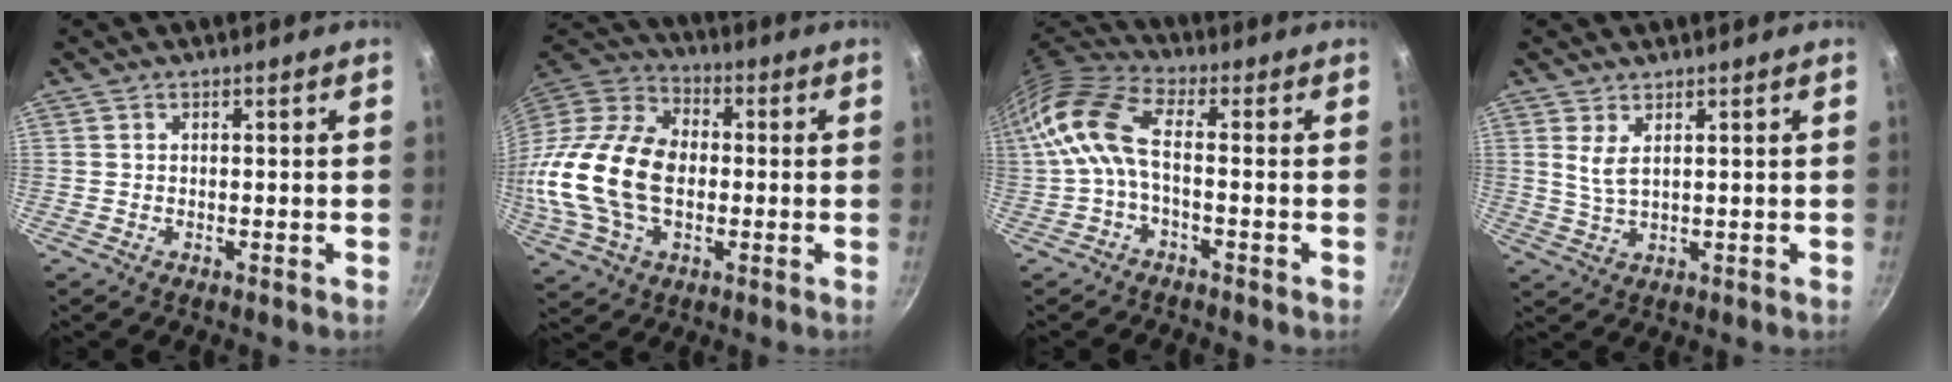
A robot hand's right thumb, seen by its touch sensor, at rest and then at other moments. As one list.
[{"total": 22.9, "force": [-1.5, 15.3, 17.1], "torque": [-0.327, 0.031, -0.033]}, {"total": 10.3, "force": [-1.1, 5.0, 9.0], "torque": [-0.204, 0.032, -0.037]}, {"total": 3.5, "force": [1.6, 1.3, 2.8], "torque": [-0.055, -0.016, 0.035]}]